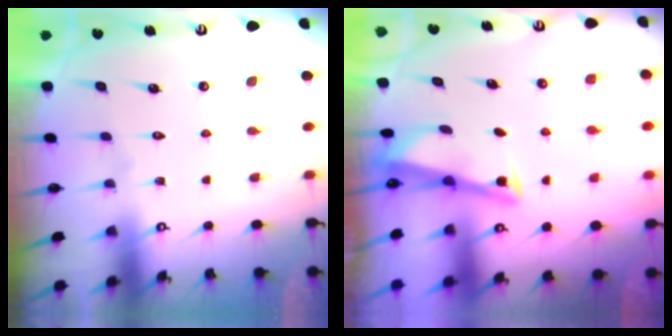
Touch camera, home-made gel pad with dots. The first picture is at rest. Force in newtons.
{"total": 2.9, "press": 2.9, "slide": 0.3}